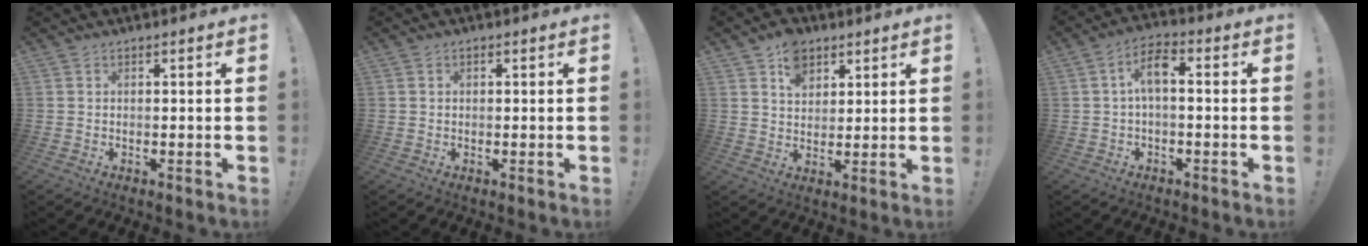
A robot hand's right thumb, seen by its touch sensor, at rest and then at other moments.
{"total": 0.7, "force": [0.0, 0.6, 0.4], "torque": [-0.007, 0.002, 0.000]}
{"total": 8.1, "force": [4.6, 5.8, 3.3], "torque": [-0.049, -0.017, 0.086]}
{"total": 6.9, "force": [0.0, 3.1, 6.2], "torque": [-0.117, 0.012, 0.001]}